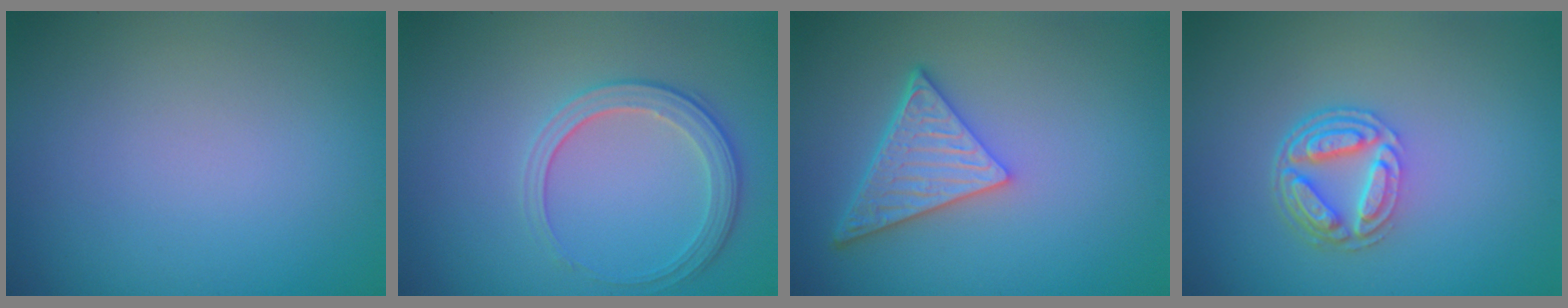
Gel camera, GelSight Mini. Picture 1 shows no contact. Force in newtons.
{"total": 2.7, "press": 2.5, "slide": 1.2}
{"total": 5.1, "press": 4.1, "slide": 3.0}
{"total": 4.5, "press": 3.3, "slide": 3.0}